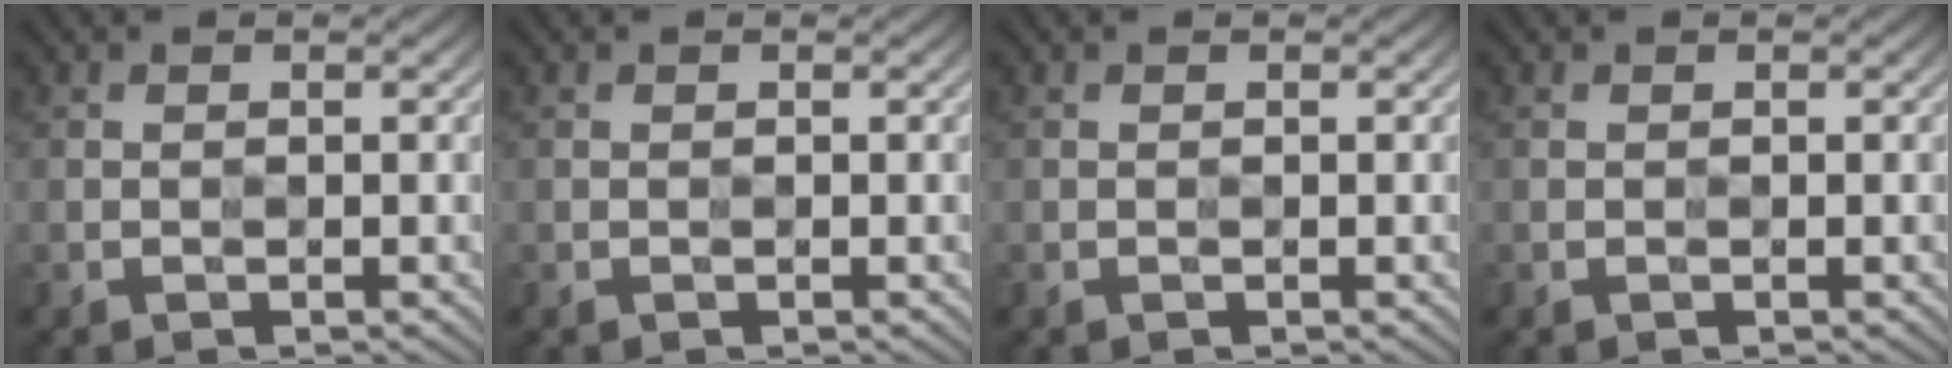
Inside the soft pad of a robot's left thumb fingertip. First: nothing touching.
{"total": 0.0}
{"total": 0.0}
{"total": 0.0}